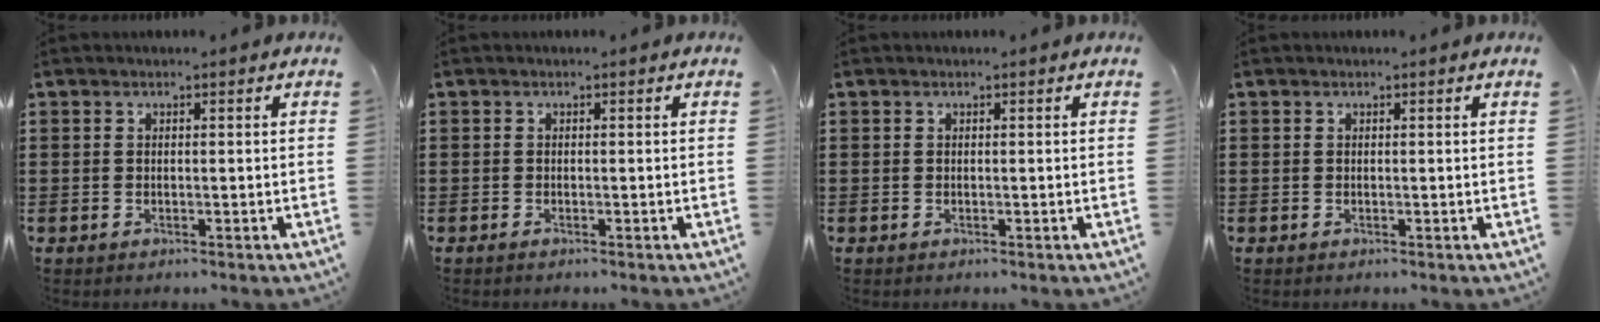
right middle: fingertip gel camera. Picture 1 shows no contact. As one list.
[{"total": 0.0}, {"total": 0.0}, {"total": 0.0}]